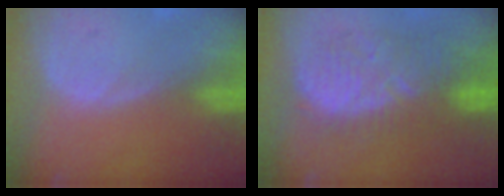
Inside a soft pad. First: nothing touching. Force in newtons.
{"total": 9.4, "press": 9.4, "slide": 1.0}